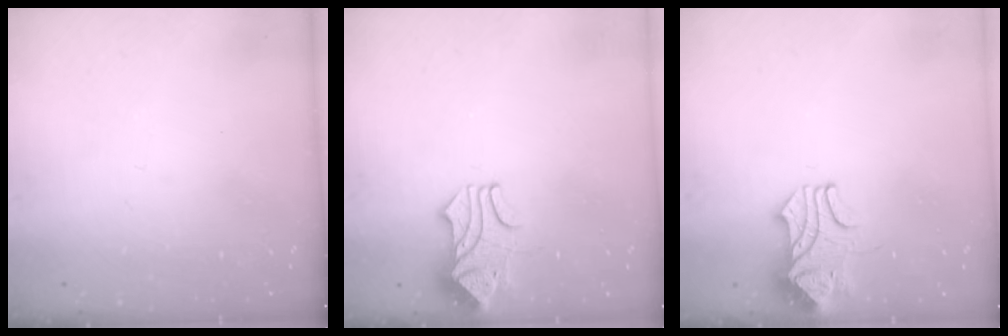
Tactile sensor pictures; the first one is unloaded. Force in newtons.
{"total": 1.8, "press": 1.4, "slide": 1.1}
{"total": 2.5, "press": 2.3, "slide": 0.9}